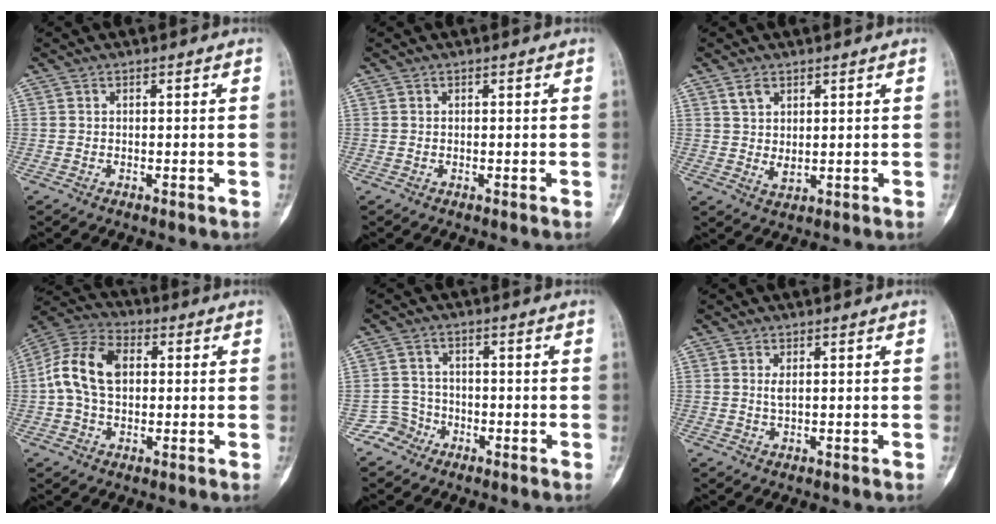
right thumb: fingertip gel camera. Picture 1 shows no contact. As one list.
[{"total": 0.0}, {"total": 3.9, "force": [1.8, 2.2, 2.6], "torque": [-0.045, -0.014, 0.041]}, {"total": 12.1, "force": [1.1, 8.1, 9.0], "torque": [-0.173, 0.030, 0.013]}, {"total": 3.8, "force": [-2.3, 3.0, -0.5], "torque": [0.029, 0.019, -0.048]}, {"total": 1.2, "force": [0.4, 0.3, 1.1], "torque": [-0.024, -0.003, 0.010]}]